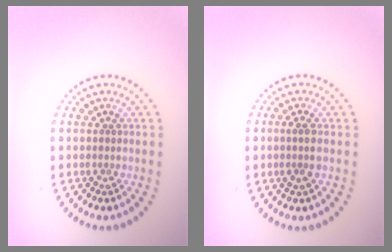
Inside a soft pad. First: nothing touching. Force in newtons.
{"total": 1.7, "press": 1.5, "slide": 0.9}